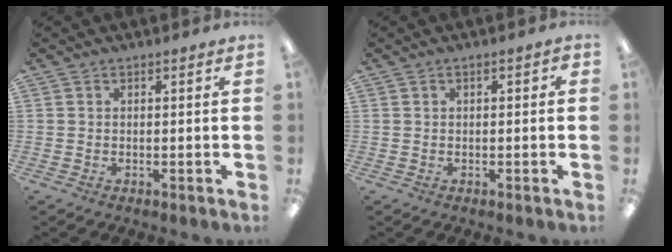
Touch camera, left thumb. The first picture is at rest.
{"total": 1.5, "force": [0.0, 0.8, 1.3], "torque": [-0.022, 0.005, 0.000]}